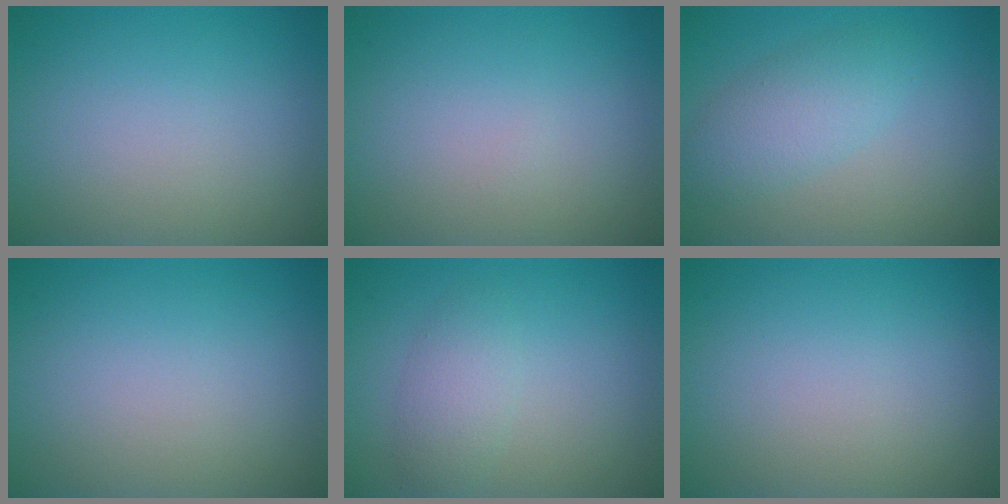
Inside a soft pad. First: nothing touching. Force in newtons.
{"total": 0.0}
{"total": 3.4, "press": 3.4, "slide": 0.1}
{"total": 0.0}
{"total": 2.4, "press": 2.4, "slide": 0.0}
{"total": 0.0}